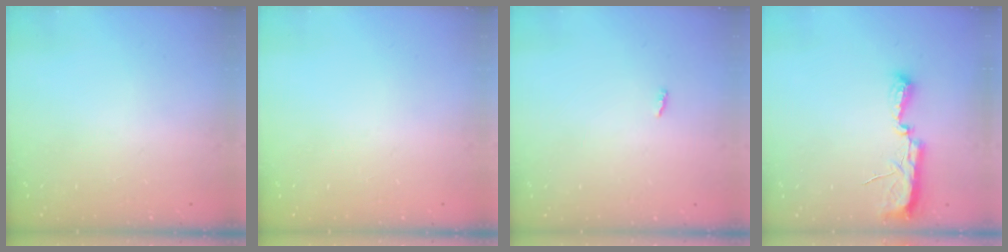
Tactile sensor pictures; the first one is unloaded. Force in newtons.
{"total": 0.0}
{"total": 1.9, "press": 1.9, "slide": 0.2}
{"total": 10.1, "press": 8.9, "slide": 4.8}